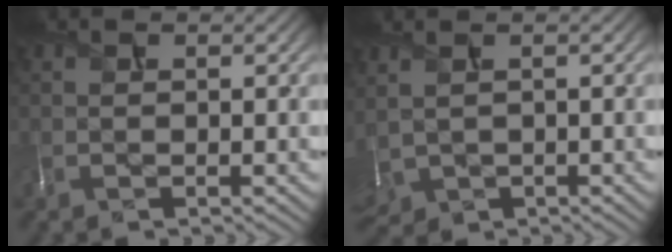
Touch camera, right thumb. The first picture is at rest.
{"total": 3.4, "force": [0.5, 2.3, 2.4], "torque": [-0.079, -0.002, 0.022]}